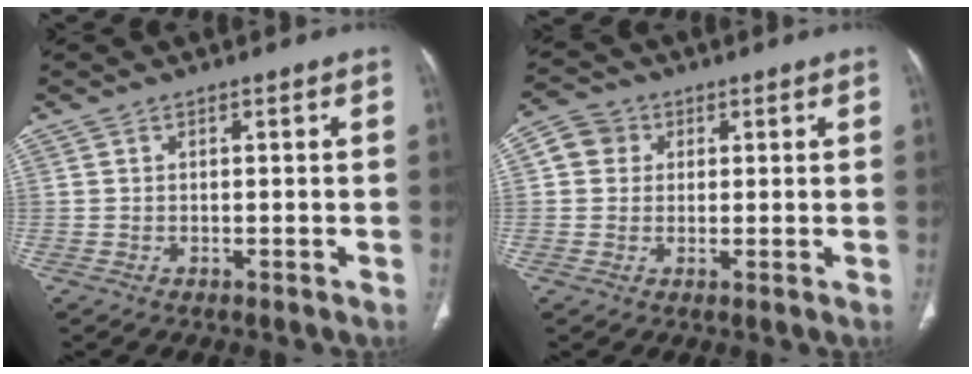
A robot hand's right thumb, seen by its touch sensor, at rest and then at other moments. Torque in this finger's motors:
{"motor_torque": [1.00, 0.70, 0.11, -0.58, 0.04]}